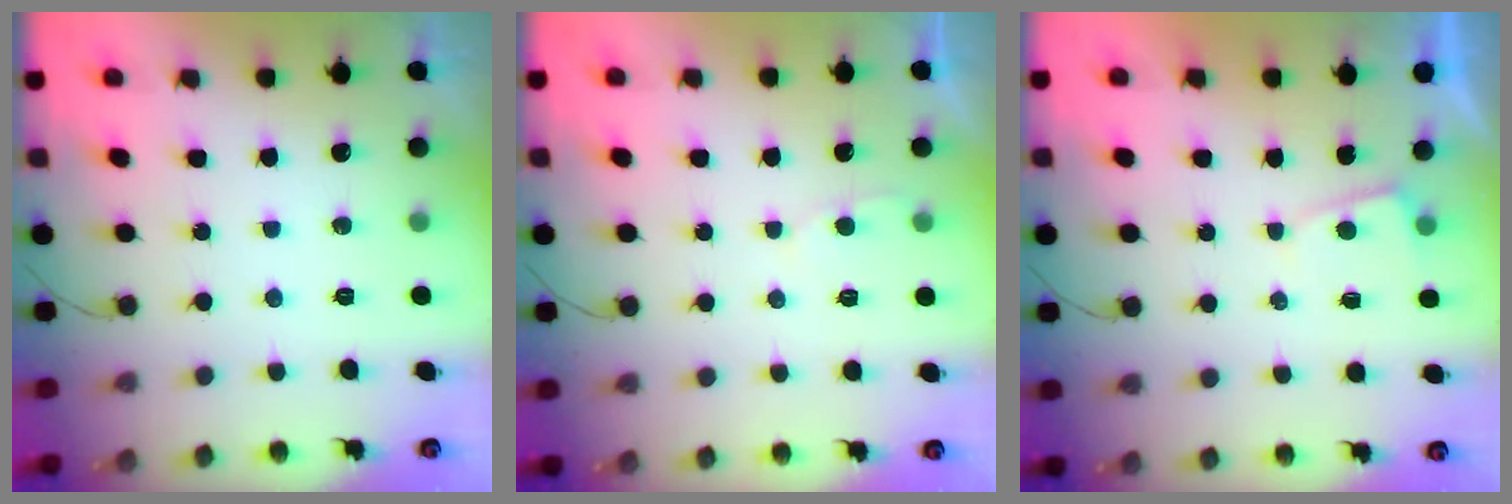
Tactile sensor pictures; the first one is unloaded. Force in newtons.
{"total": 2.1, "press": 2.1, "slide": 0.2}
{"total": 1.2, "press": 1.2, "slide": 0.1}